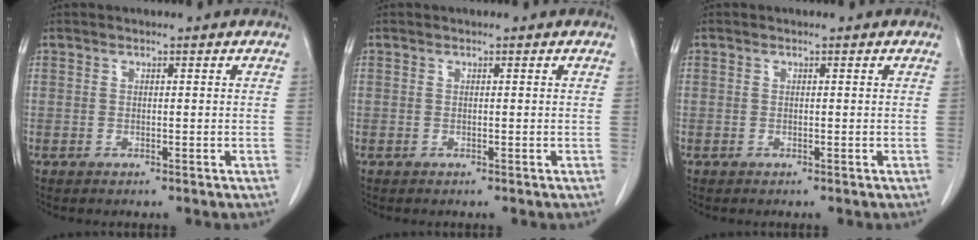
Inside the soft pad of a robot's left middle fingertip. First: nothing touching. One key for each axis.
{"total": 0.0}
{"total": 0.0}